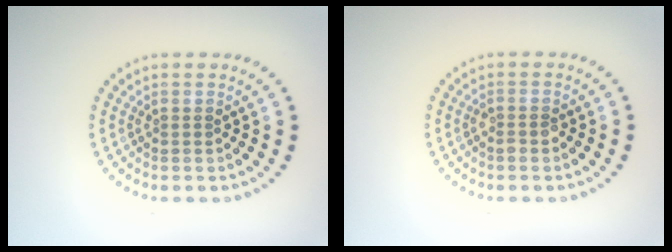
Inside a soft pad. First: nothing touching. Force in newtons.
{"total": 1.1, "press": 1.0, "slide": 0.4}